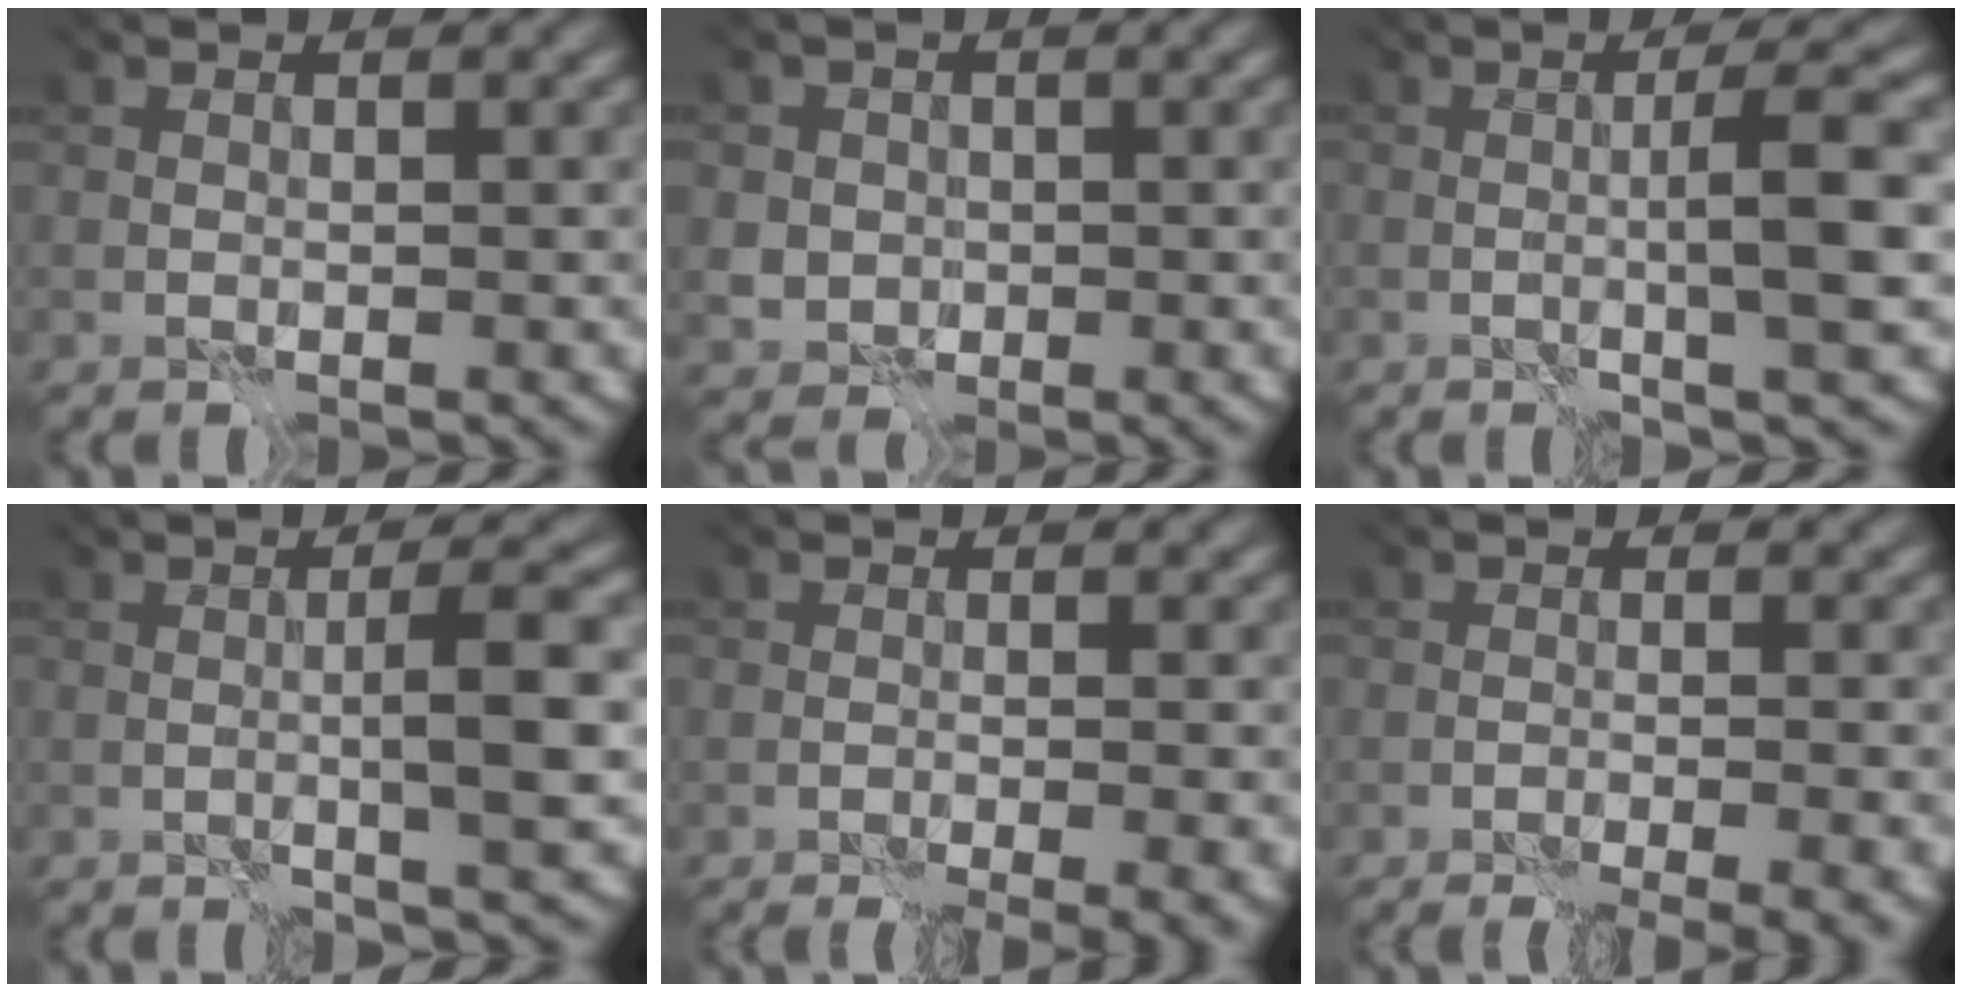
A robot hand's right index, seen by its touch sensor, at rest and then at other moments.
{"total": 2.9, "force": [0.4, 2.8, 0.5], "torque": [-0.016, 0.005, 0.001]}
{"total": 4.0, "force": [-0.5, -0.2, 4.0], "torque": [-0.065, 0.008, -0.010]}
{"total": 3.6, "force": [-0.5, -0.1, 3.5], "torque": [-0.057, 0.007, -0.011]}
{"total": 3.4, "force": [-1.3, 1.3, 2.8], "torque": [-0.027, -0.006, -0.021]}
{"total": 4.4, "force": [-2.1, 1.6, 3.5], "torque": [-0.030, 0.001, -0.027]}